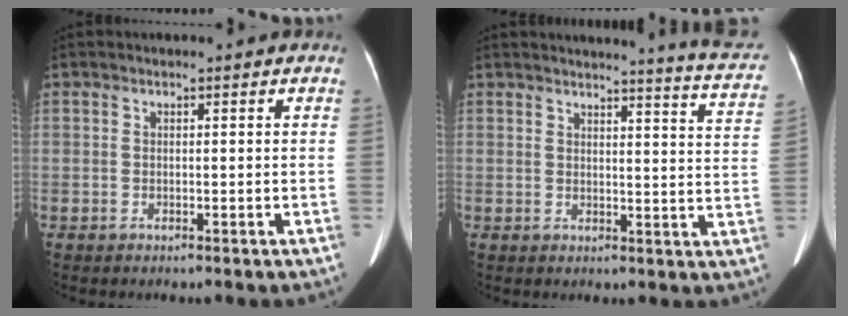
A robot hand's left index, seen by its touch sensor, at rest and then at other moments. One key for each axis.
{"total": 11.1, "fx": 10.5, "fy": -0.5, "fz": 3.8, "tx": -0.037, "ty": -0.061, "tz": 0.095}